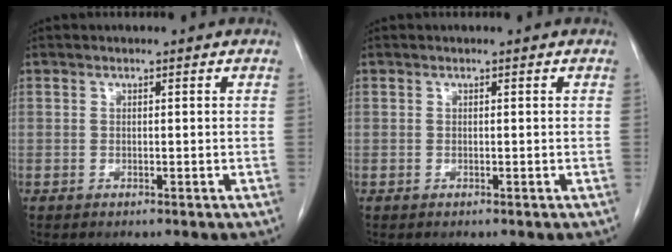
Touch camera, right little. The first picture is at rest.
{"total": 0.0}